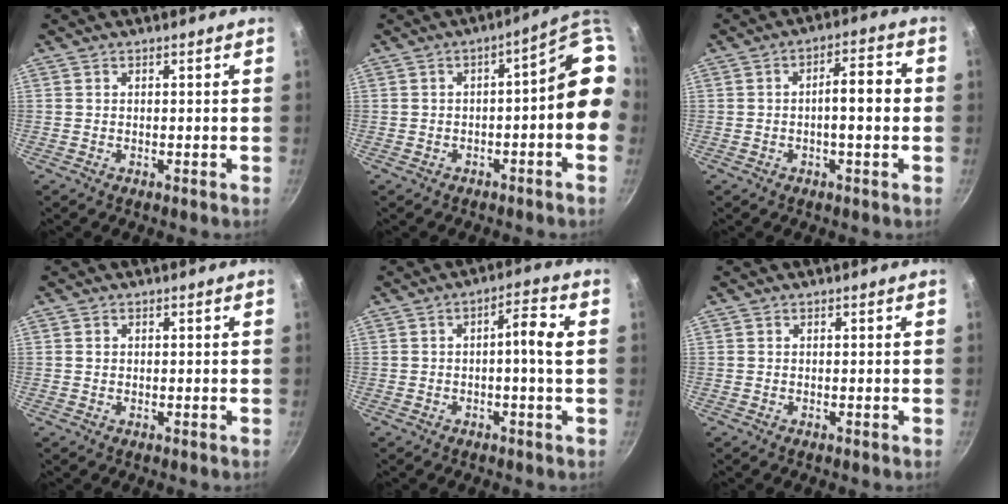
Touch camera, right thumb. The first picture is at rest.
{"total": 10.5, "force": [-0.6, 4.0, 9.7], "torque": [-0.092, 0.048, -0.006]}
{"total": 7.1, "force": [-0.5, 2.4, 6.7], "torque": [-0.090, 0.025, -0.011]}
{"total": 0.8, "force": [0.2, 0.7, 0.3], "torque": [-0.004, 0.003, 0.003]}
{"total": 5.0, "force": [0.0, 0.8, 4.9], "torque": [-0.089, 0.018, -0.001]}
{"total": 0.0}